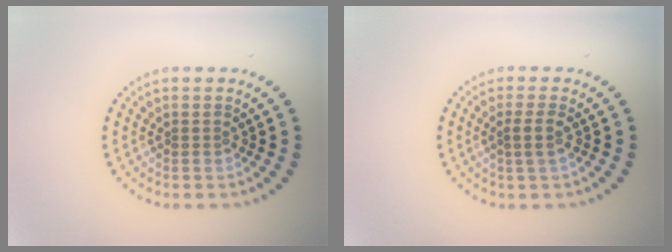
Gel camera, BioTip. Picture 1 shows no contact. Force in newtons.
{"total": 1.5, "press": 1.0, "slide": 1.1}